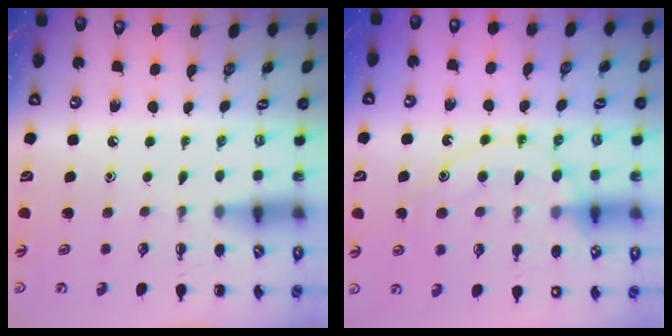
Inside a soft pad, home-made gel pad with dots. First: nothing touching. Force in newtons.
{"total": 14.3, "press": 14.3, "slide": 1.0}